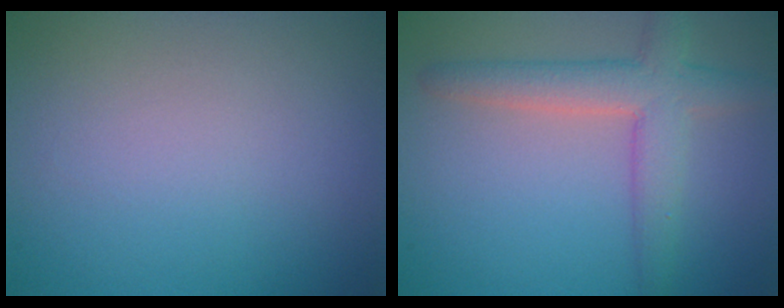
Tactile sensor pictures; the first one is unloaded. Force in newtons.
{"total": 4.5, "press": 4.5, "slide": 0.4}